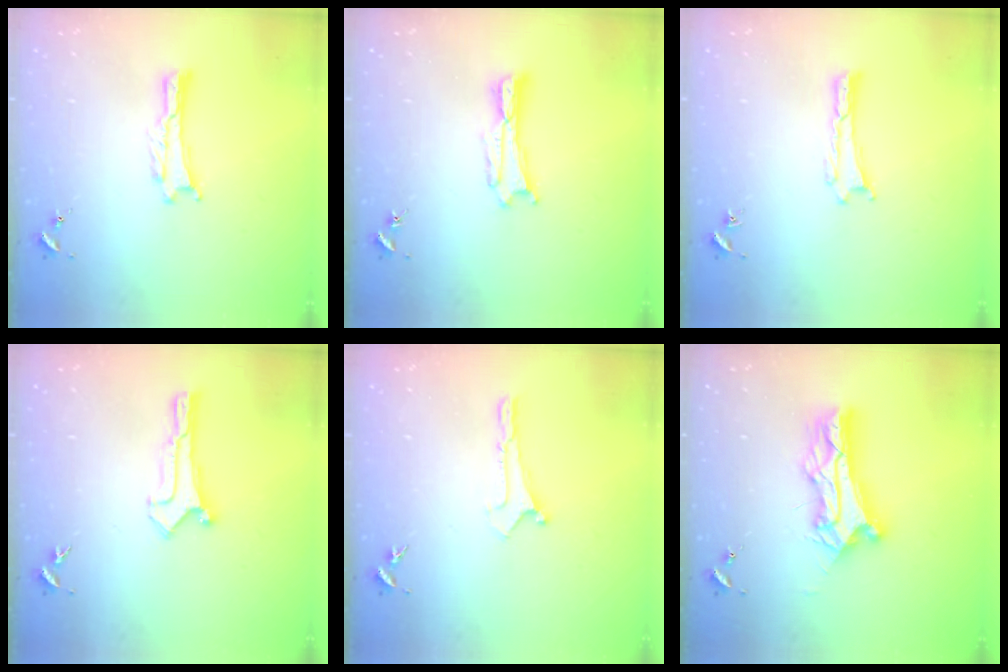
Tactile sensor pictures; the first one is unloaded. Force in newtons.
{"total": 0.9, "press": 0.9, "slide": 0.2}
{"total": 0.0}
{"total": 0.0}
{"total": 0.0}
{"total": 11.0, "press": 11.0, "slide": 0.9}